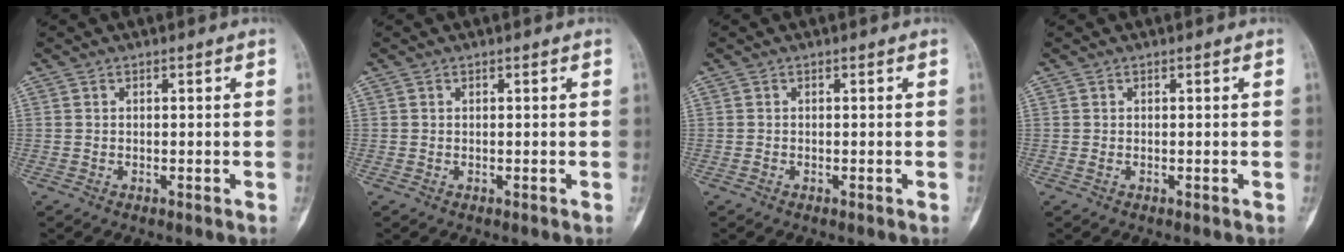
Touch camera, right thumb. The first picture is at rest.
{"total": 0.0}
{"total": 0.0}
{"total": 0.0}